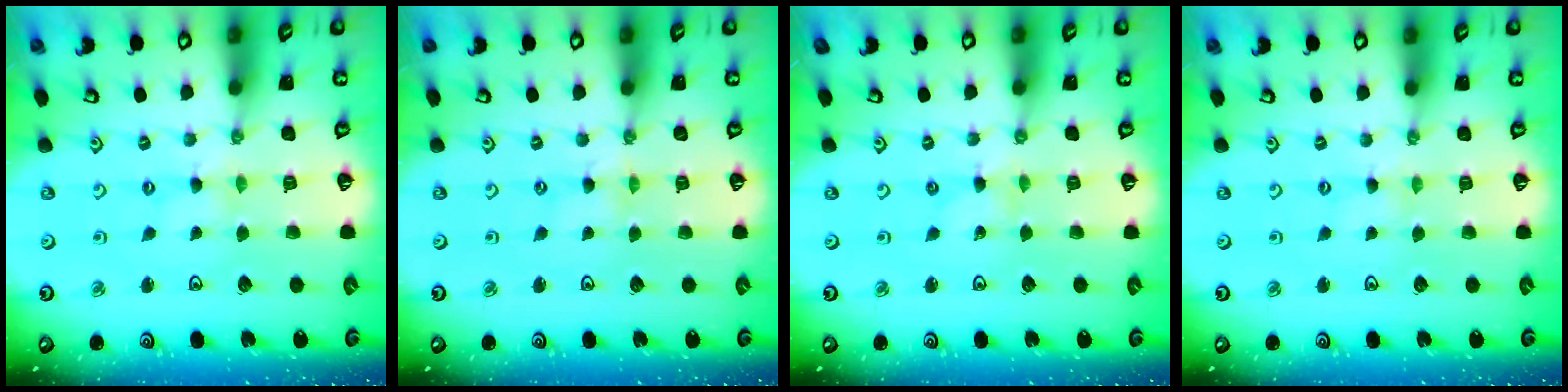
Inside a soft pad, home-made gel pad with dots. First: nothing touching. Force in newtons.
{"total": 0.0}
{"total": 0.0}
{"total": 0.0}